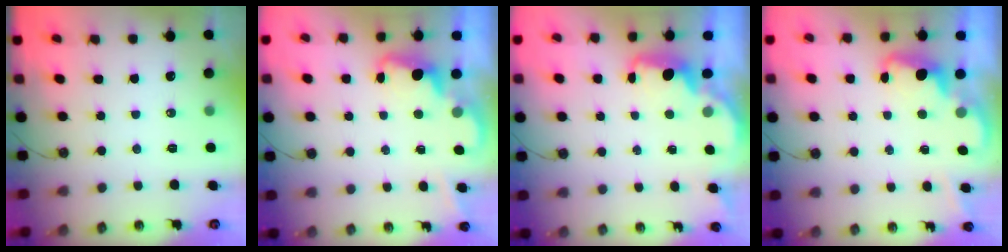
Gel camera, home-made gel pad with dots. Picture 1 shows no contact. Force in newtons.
{"total": 2.0, "press": 1.9, "slide": 0.5}
{"total": 1.9, "press": 1.8, "slide": 0.5}
{"total": 2.2, "press": 2.2, "slide": 0.5}